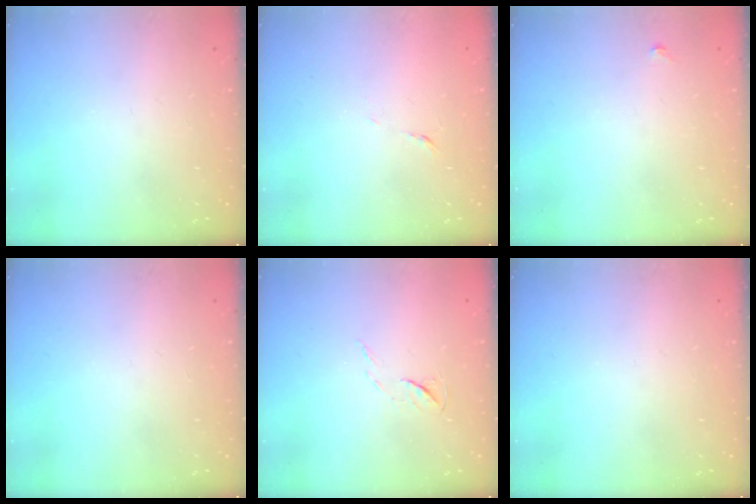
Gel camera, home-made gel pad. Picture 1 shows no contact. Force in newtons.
{"total": 3.9, "press": 3.8, "slide": 0.9}
{"total": 3.0, "press": 3.0, "slide": 0.5}
{"total": 0.0}
{"total": 4.6, "press": 4.6, "slide": 0.6}
{"total": 0.0}